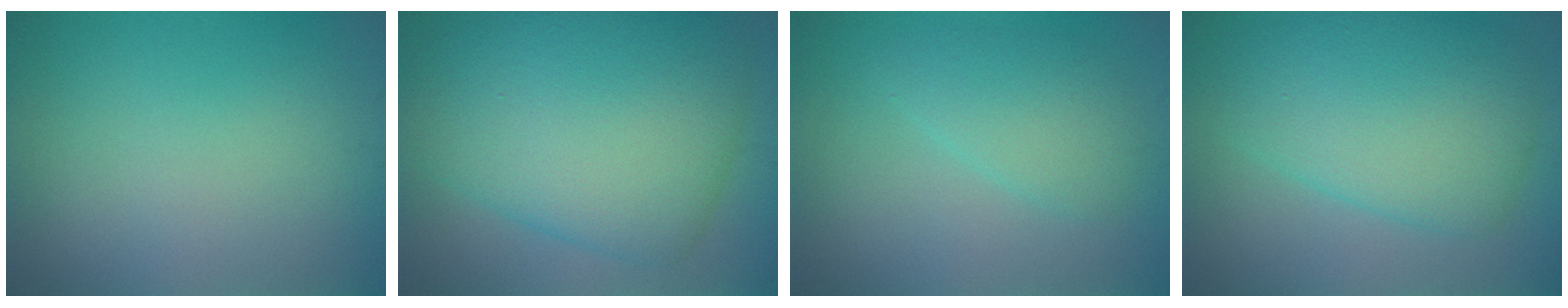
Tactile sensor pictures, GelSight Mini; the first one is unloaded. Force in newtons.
{"total": 11.5, "press": 11.5, "slide": 0.2}
{"total": 2.9, "press": 2.9, "slide": 0.2}
{"total": 7.5, "press": 7.5, "slide": 0.1}